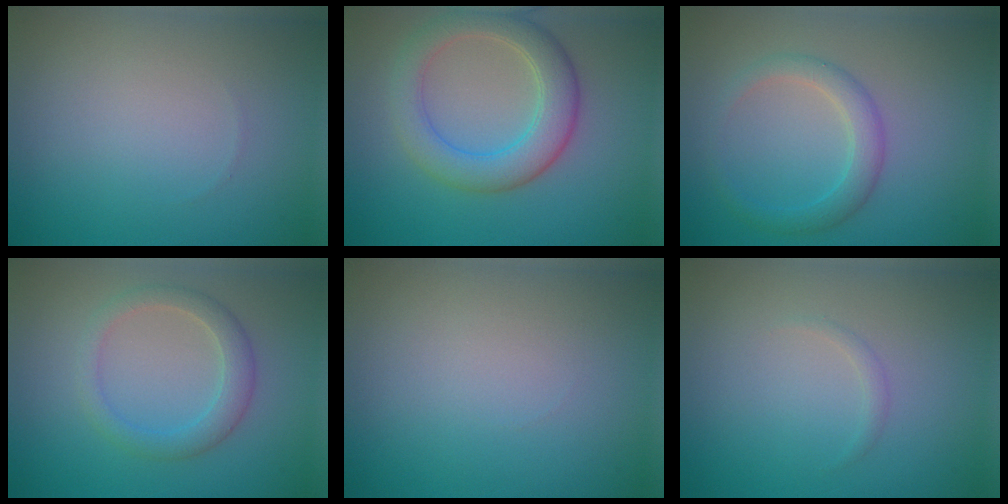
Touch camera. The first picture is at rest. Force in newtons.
{"total": 4.9, "press": 4.9, "slide": 0.0}
{"total": 2.6, "press": 2.6, "slide": 0.1}
{"total": 2.7, "press": 2.7, "slide": 0.1}
{"total": 0.0}
{"total": 0.6, "press": 0.6, "slide": 0.0}